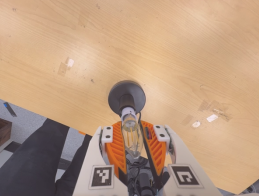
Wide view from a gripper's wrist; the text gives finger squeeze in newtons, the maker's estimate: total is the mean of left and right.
{"total": 13.5, "left": 13.2, "right": 13.7}